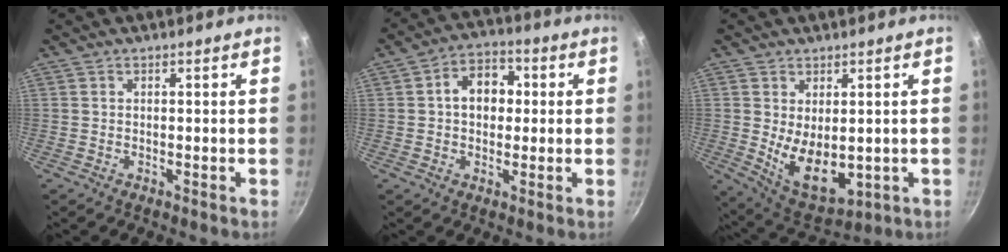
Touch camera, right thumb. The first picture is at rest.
{"total": 8.5, "force": [0.9, 6.4, 5.6], "torque": [-0.046, 0.015, 0.002]}
{"total": 10.8, "force": [-0.2, 6.4, 8.6], "torque": [-0.118, -0.027, 0.025]}